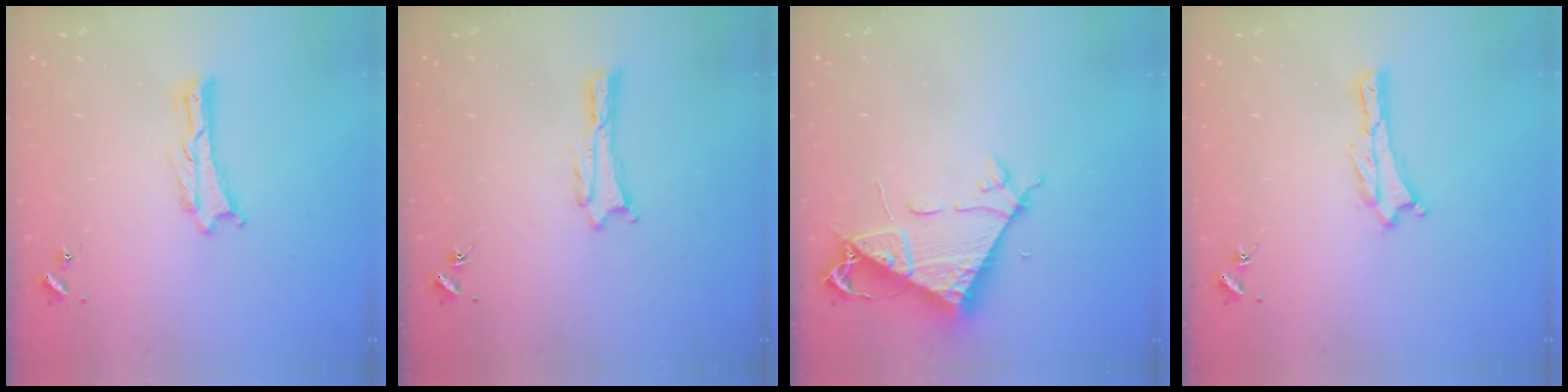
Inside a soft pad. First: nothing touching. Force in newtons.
{"total": 0.0}
{"total": 7.5, "press": 7.5, "slide": 0.7}
{"total": 0.0}